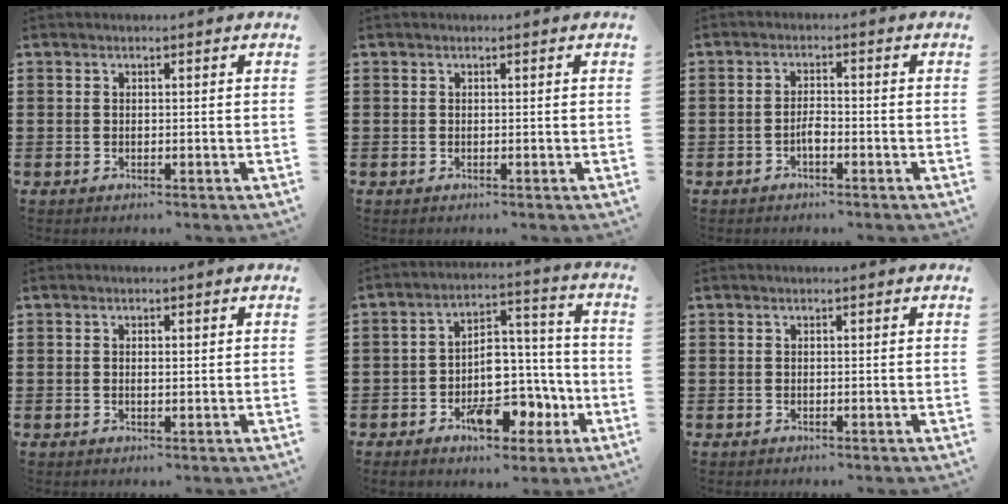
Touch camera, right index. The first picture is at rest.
{"total": 0.0}
{"total": 2.2, "force": [-1.2, 0.6, 1.7], "torque": [-0.035, 0.001, -0.023]}
{"total": 1.0, "force": [0.2, 0.5, 0.9], "torque": [-0.019, 0.005, 0.001]}
{"total": 9.6, "force": [-3.8, 6.0, 6.4], "torque": [-0.094, 0.020, -0.060]}
{"total": 0.0}